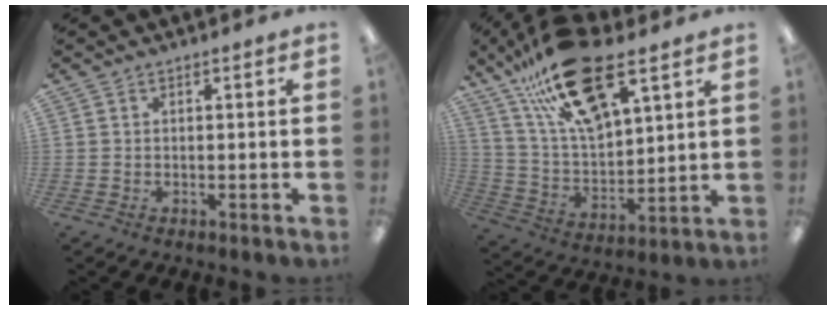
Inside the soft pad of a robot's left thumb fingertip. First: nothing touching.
{"total": 23.0, "force": [14.5, 9.4, 15.3], "torque": [-0.281, -0.066, 0.252]}